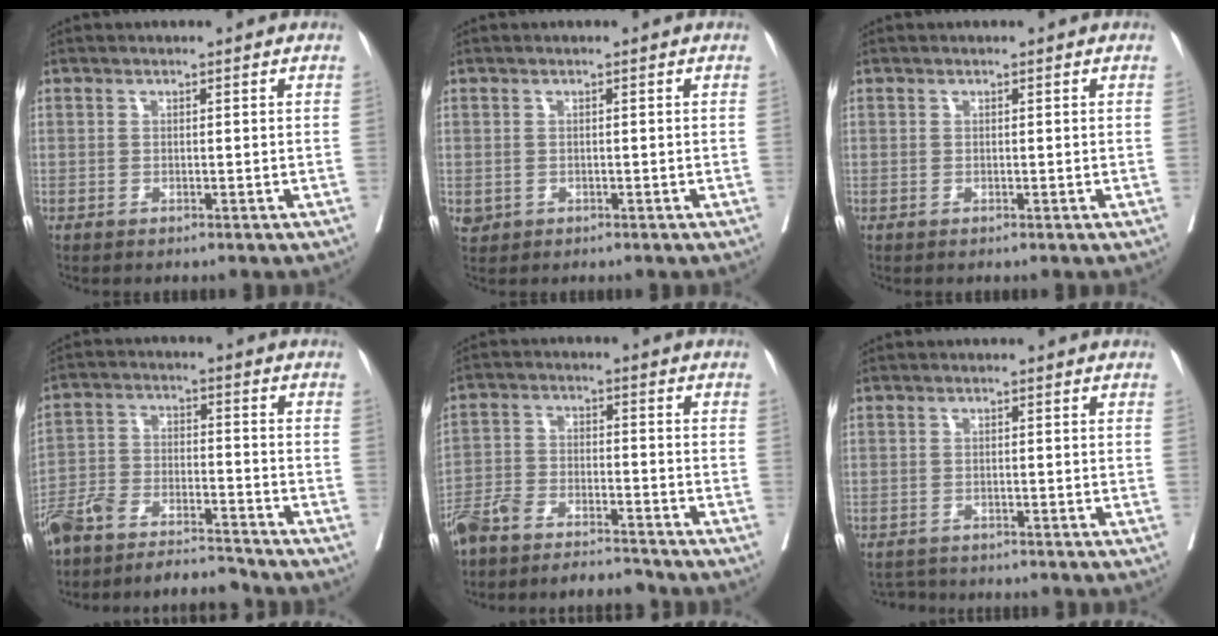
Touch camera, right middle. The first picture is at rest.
{"total": 1.0, "force": [-0.3, 0.9, 0.3], "torque": [-0.007, 0.002, 0.001]}
{"total": 0.0}
{"total": 10.9, "force": [-10.5, 1.0, 2.9], "torque": [-0.049, 0.012, -0.183]}
{"total": 9.5, "force": [-8.8, 1.6, 3.2], "torque": [-0.054, 0.004, -0.152]}
{"total": 2.3, "force": [-2.2, 0.6, -0.3], "torque": [0.005, -0.010, -0.036]}